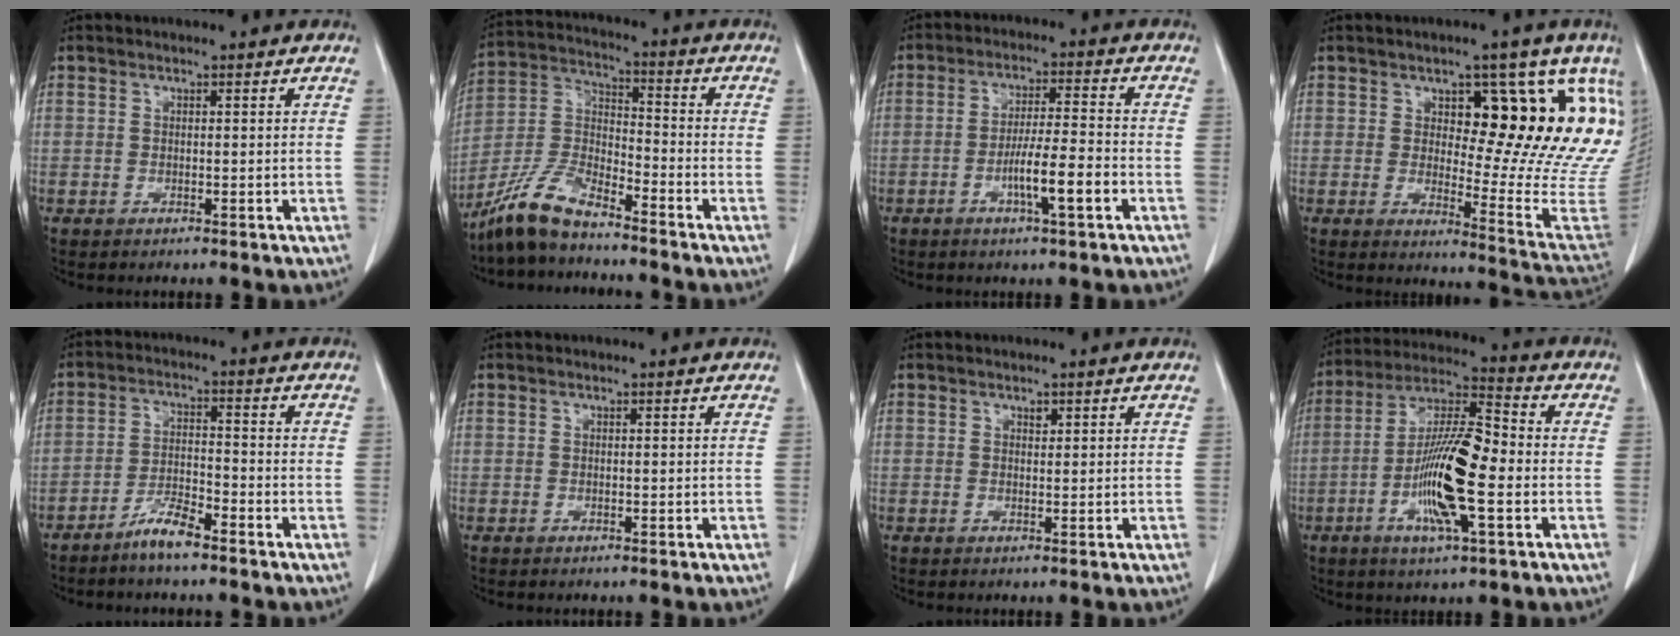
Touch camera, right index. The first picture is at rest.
{"total": 9.6, "force": [-8.1, 2.3, 4.7], "torque": [-0.109, 0.004, -0.164]}
{"total": 7.7, "force": [-3.0, 0.2, 7.1], "torque": [-0.128, -0.001, -0.052]}
{"total": 17.4, "force": [7.3, 5.3, 14.8], "torque": [-0.182, 0.000, 0.102]}
{"total": 5.2, "force": [-4.1, 0.6, 3.1], "torque": [-0.060, -0.003, -0.082]}
{"total": 0.0}
{"total": 0.7, "force": [0.5, 0.4, 0.3], "torque": [-0.005, -0.003, 0.007]}
{"total": 14.2, "force": [-3.4, 2.1, 13.6], "torque": [-0.261, 0.001, -0.066]}